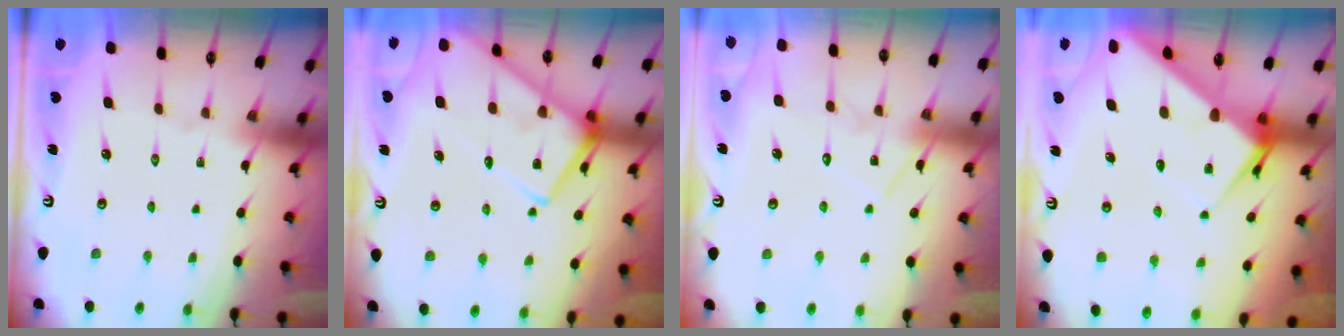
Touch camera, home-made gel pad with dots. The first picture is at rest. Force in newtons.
{"total": 17.0, "press": 16.9, "slide": 1.6}
{"total": 11.1, "press": 11.1, "slide": 0.7}
{"total": 8.4, "press": 8.3, "slide": 0.7}